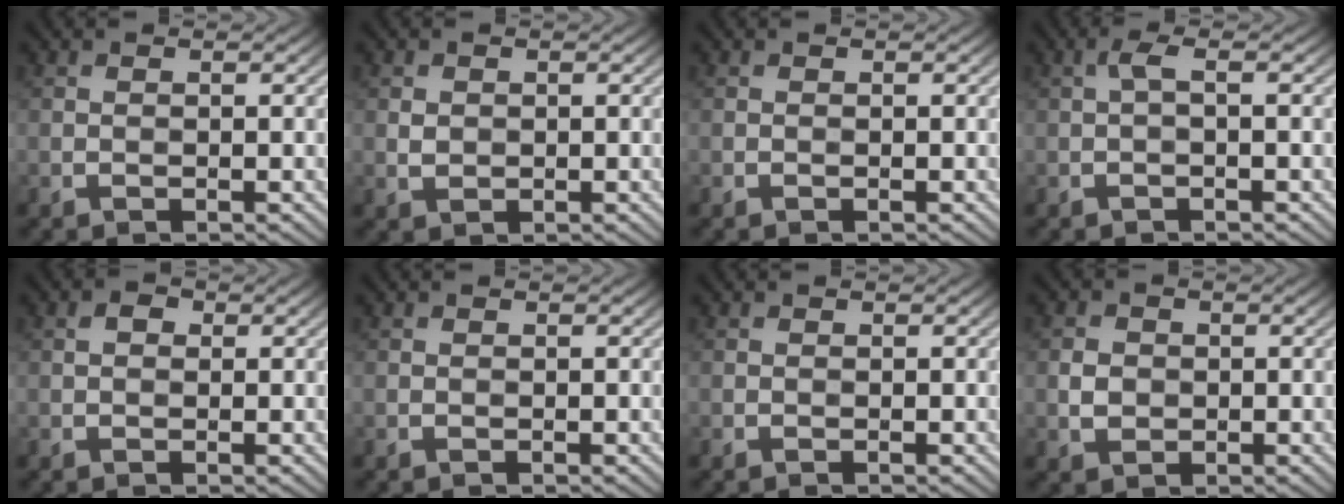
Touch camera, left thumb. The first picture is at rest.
{"total": 1.4, "force": [0.3, 1.2, 0.6], "torque": [-0.016, -0.005, 0.005]}
{"total": 0.0}
{"total": 1.4, "force": [0.1, 0.1, 1.4], "torque": [-0.032, 0.005, -0.003]}
{"total": 1.3, "force": [0.5, 0.9, 0.8], "torque": [-0.015, 0.000, 0.001]}
{"total": 0.0}
{"total": 0.0}
{"total": 2.3, "force": [0.0, 2.0, 1.0], "torque": [-0.023, -0.006, -0.004]}